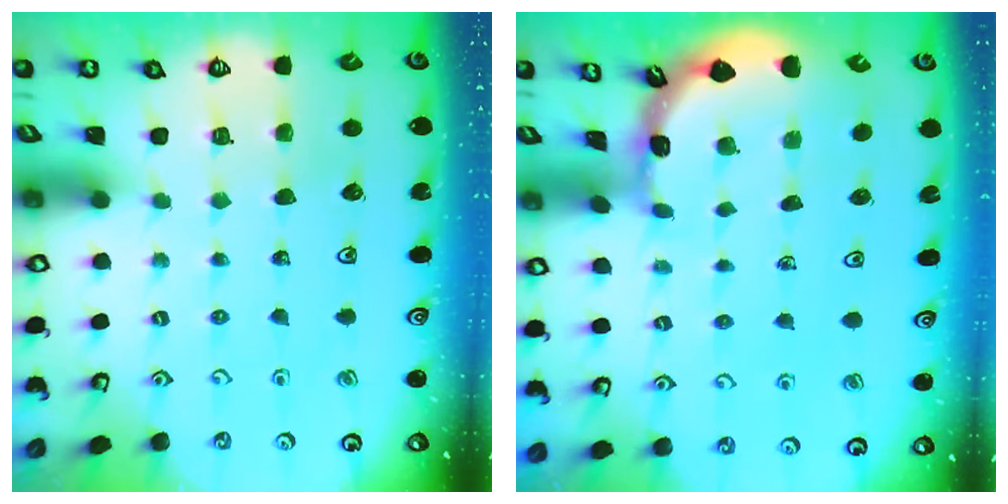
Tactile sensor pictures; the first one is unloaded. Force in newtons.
{"total": 1.7, "press": 1.7, "slide": 0.1}